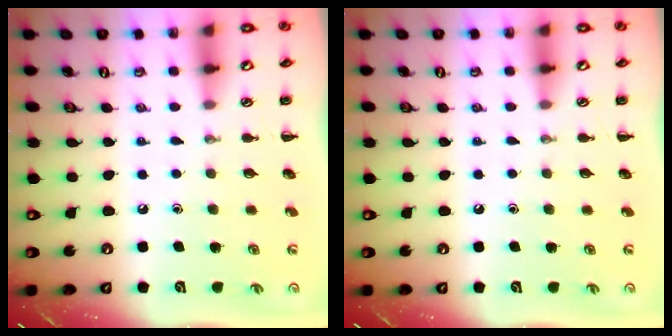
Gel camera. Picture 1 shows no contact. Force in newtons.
{"total": 0.0}